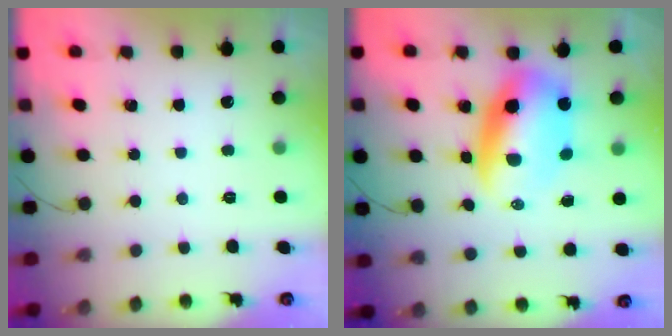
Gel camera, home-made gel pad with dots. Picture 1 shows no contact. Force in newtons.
{"total": 12.2, "press": 11.7, "slide": 3.4}